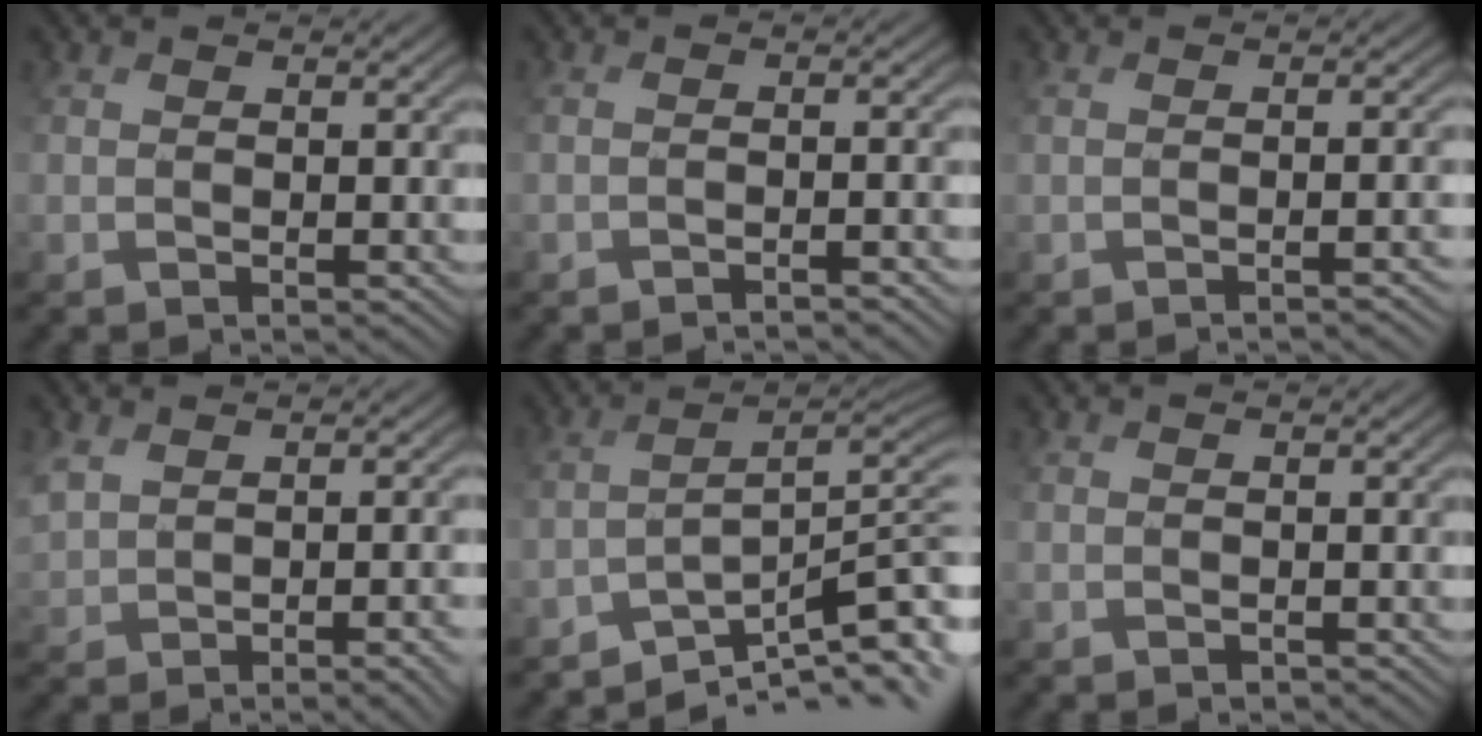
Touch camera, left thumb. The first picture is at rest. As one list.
[{"total": 1.9, "force": [-1.7, -0.3, 0.8], "torque": [-0.004, 0.012, -0.034]}, {"total": 1.9, "force": [-0.9, 0.1, 1.6], "torque": [-0.006, 0.014, -0.020]}, {"total": 4.9, "force": [0.5, 2.9, 3.9], "torque": [-0.069, -0.006, 0.019]}, {"total": 9.4, "force": [-6.8, 1.8, 6.2], "torque": [-0.083, 0.006, -0.111]}, {"total": 0.6, "force": [-0.3, 0.5, -0.1], "torque": [0.002, 0.000, -0.004]}]